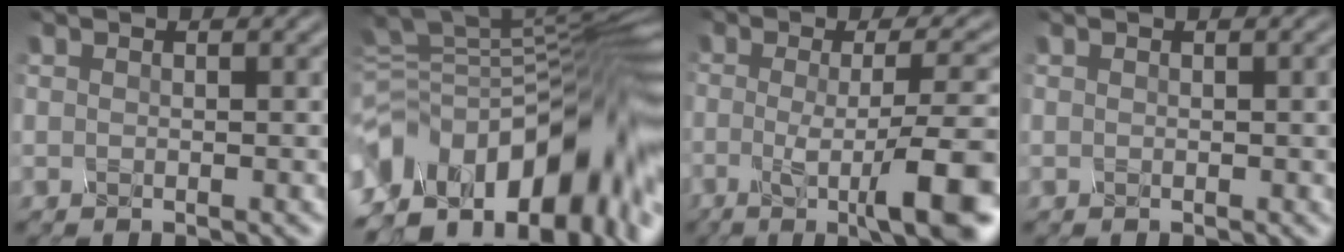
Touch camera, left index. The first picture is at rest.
{"total": 15.8, "force": [-5.8, 8.4, 12.1], "torque": [-0.223, 0.004, -0.077]}
{"total": 8.8, "force": [-2.8, 1.5, 8.2], "torque": [-0.119, -0.010, -0.027]}
{"total": 1.0, "force": [-0.1, 0.3, 1.0], "torque": [-0.015, 0.007, 0.004]}